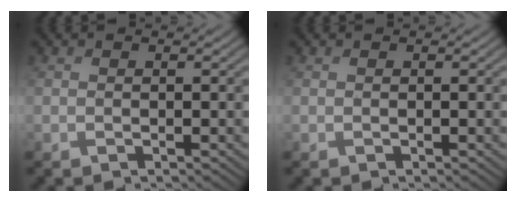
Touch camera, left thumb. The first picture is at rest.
{"total": 0.0}